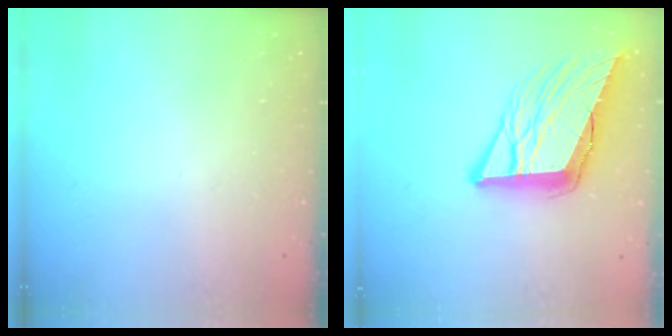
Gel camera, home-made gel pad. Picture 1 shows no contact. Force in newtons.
{"total": 15.3, "press": 15.1, "slide": 2.7}